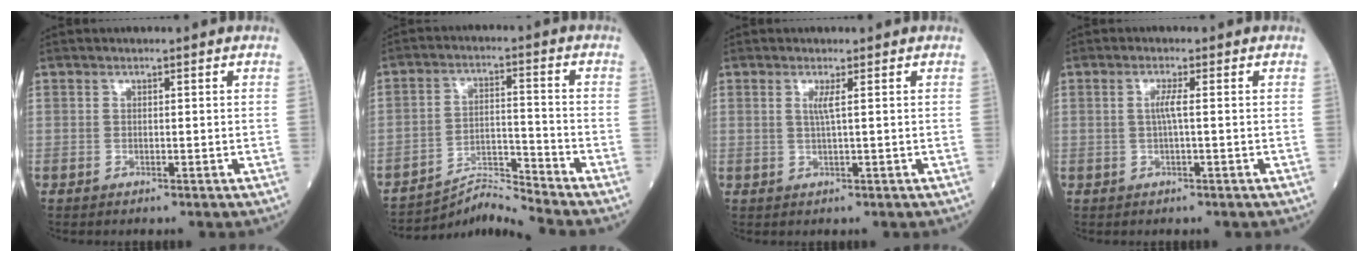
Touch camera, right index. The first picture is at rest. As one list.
[{"total": 6.7, "force": [-6.3, -2.4, -0.2], "torque": [-0.012, 0.009, -0.111]}, {"total": 1.5, "force": [0.4, -0.4, 1.3], "torque": [-0.033, -0.002, 0.007]}, {"total": 1.9, "force": [0.0, -0.3, 1.9], "torque": [-0.038, 0.001, -0.001]}]